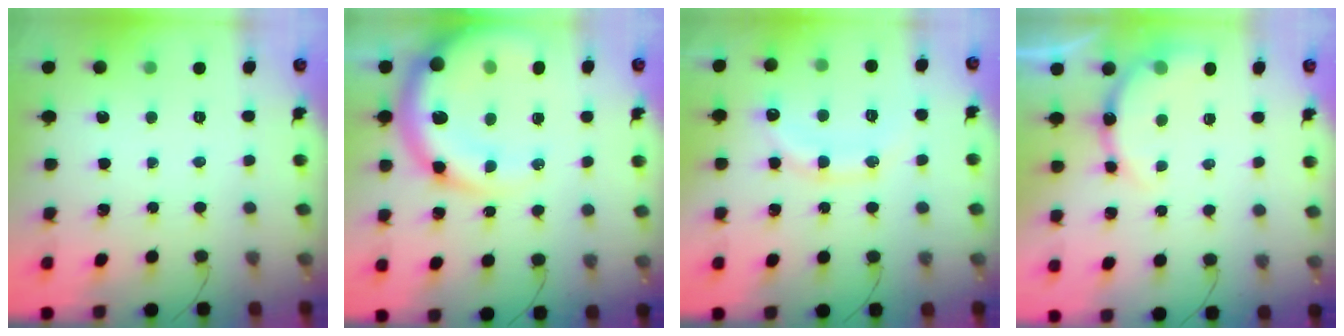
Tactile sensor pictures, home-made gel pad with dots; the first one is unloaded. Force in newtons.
{"total": 20.1, "press": 19.5, "slide": 4.7}
{"total": 14.1, "press": 14.0, "slide": 1.2}
{"total": 8.5, "press": 8.5, "slide": 0.8}